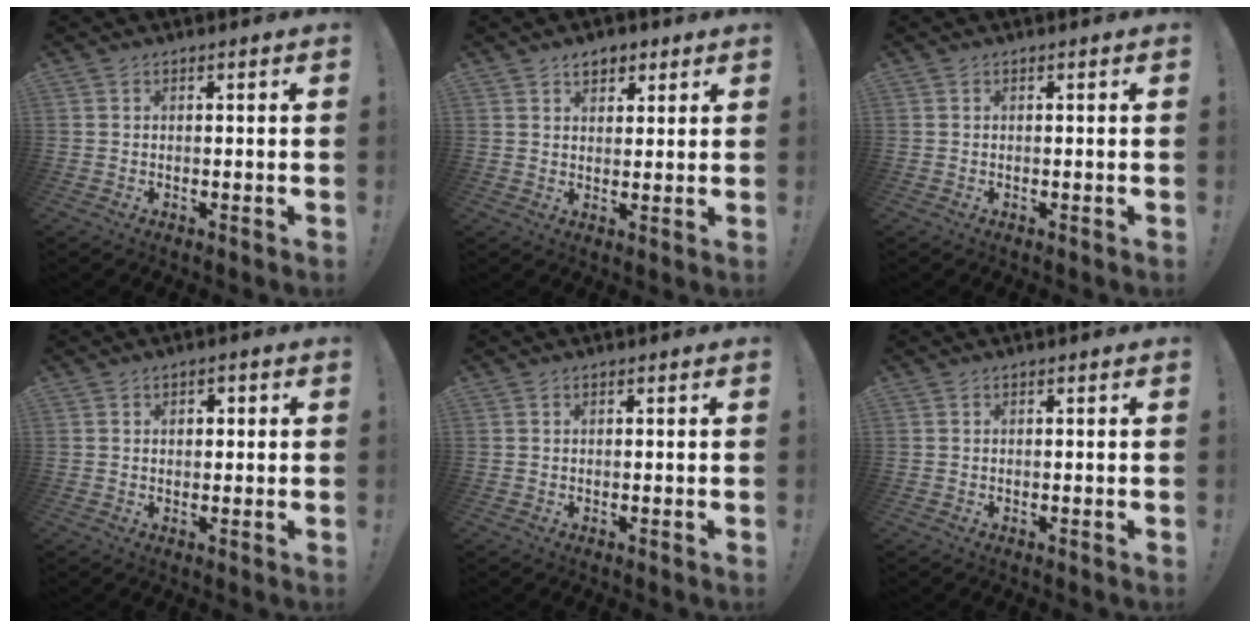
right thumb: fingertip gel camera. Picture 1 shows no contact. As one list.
[{"total": 4.6, "force": [2.8, 3.1, 1.9], "torque": [-0.019, -0.006, 0.049]}, {"total": 0.0}, {"total": 1.4, "force": [0.1, 1.3, 0.6], "torque": [-0.005, 0.002, -0.001]}, {"total": 0.0}, {"total": 0.0}]